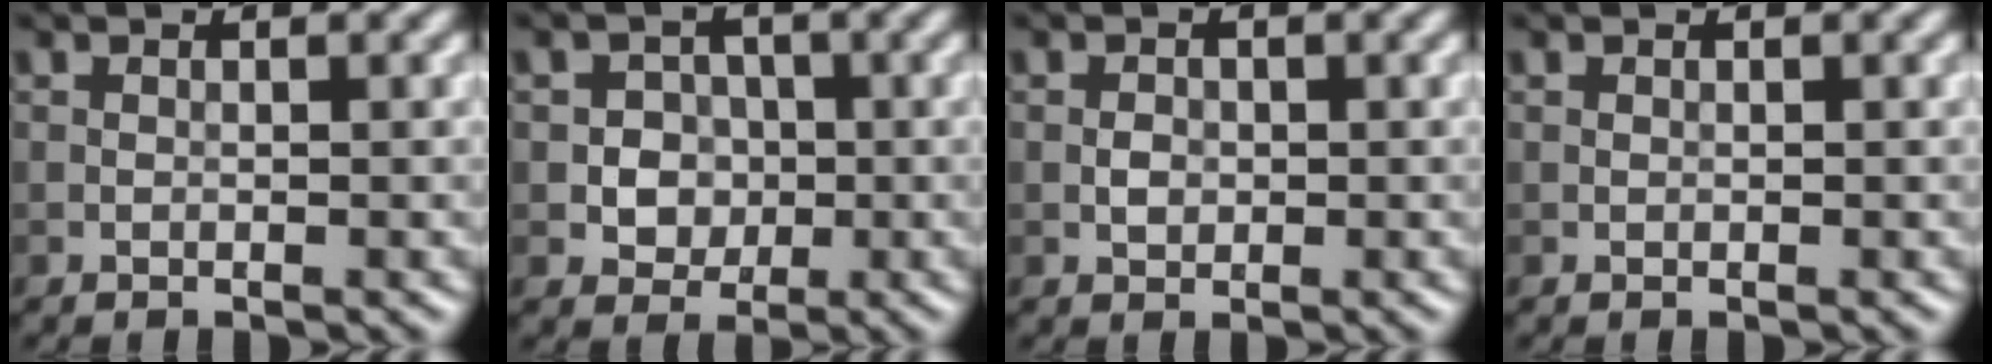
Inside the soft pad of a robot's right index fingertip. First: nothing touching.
{"total": 3.0, "force": [-0.4, 2.7, 1.3], "torque": [-0.002, -0.001, -0.018]}
{"total": 1.1, "force": [-0.1, 0.9, 0.7], "torque": [-0.011, -0.001, -0.004]}
{"total": 0.0}